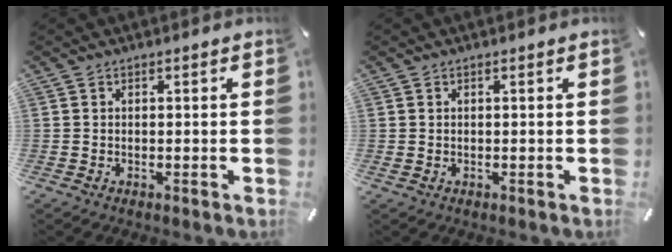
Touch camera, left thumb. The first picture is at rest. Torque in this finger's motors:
{"motor_torque": [0.28, 0.13, 0.04, -0.32, 0.01]}